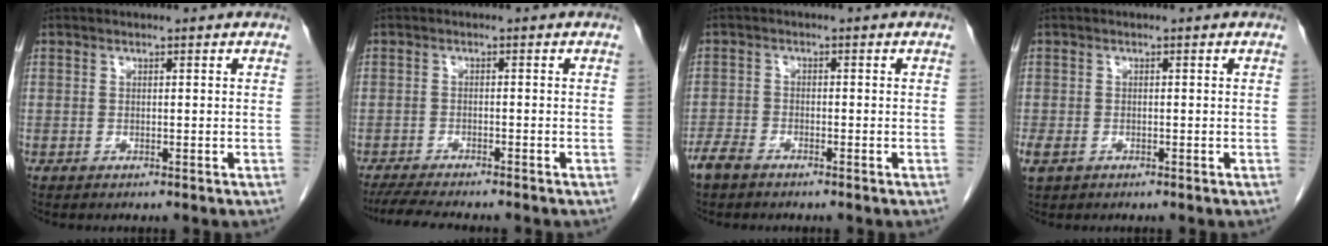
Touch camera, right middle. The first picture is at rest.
{"total": 7.6, "force": [-6.8, 0.6, 3.5], "torque": [-0.056, -0.018, -0.107]}
{"total": 3.1, "force": [-2.6, 1.1, 1.3], "torque": [-0.027, 0.000, -0.047]}
{"total": 2.3, "force": [-1.2, 1.6, 1.2], "torque": [-0.030, -0.002, -0.016]}